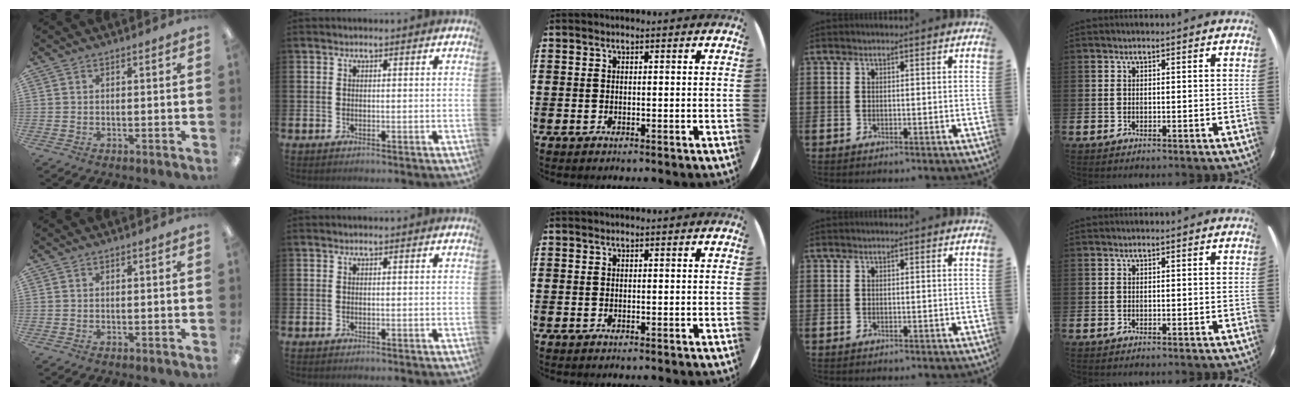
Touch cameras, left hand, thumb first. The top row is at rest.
{}